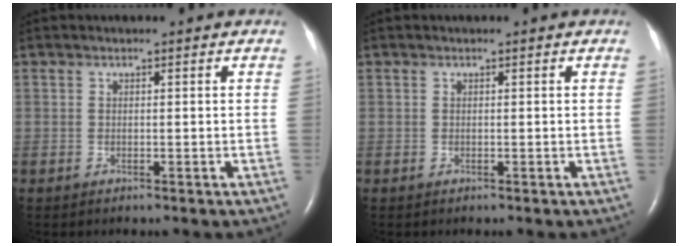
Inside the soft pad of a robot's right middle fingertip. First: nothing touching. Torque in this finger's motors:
{"motor_torque": [0.00, 0.00, 0.00, 0.00]}